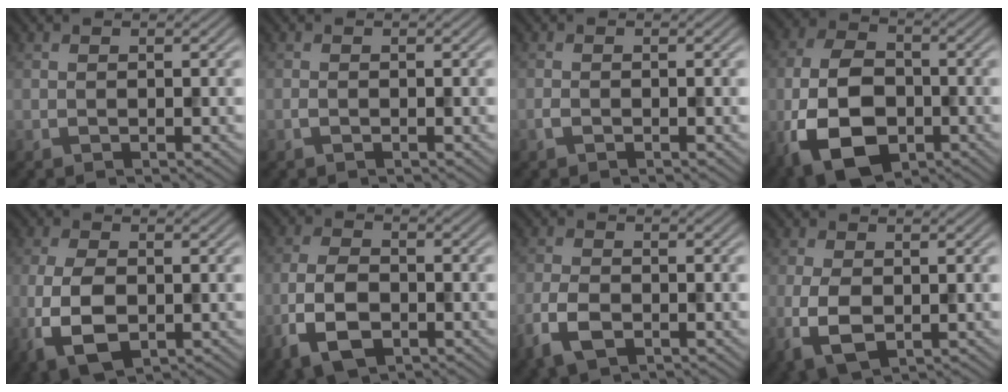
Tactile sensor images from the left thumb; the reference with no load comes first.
{"total": 0.5, "force": [-0.3, 0.2, 0.4], "torque": [-0.008, 0.000, -0.006]}
{"total": 0.7, "force": [-0.5, 0.3, 0.4], "torque": [-0.010, 0.001, -0.010]}
{"total": 12.8, "force": [-4.7, 7.9, 8.9], "torque": [-0.213, -0.026, -0.092]}
{"total": 7.2, "force": [-1.8, 4.0, 5.6], "torque": [-0.135, -0.013, -0.037]}
{"total": 6.8, "force": [-3.0, 3.7, 4.9], "torque": [-0.114, -0.009, -0.066]}
{"total": 4.6, "force": [-2.3, 2.4, 3.1], "torque": [-0.072, -0.008, -0.052]}
{"total": 5.0, "force": [-0.8, 3.0, 3.9], "torque": [-0.099, -0.013, -0.011]}